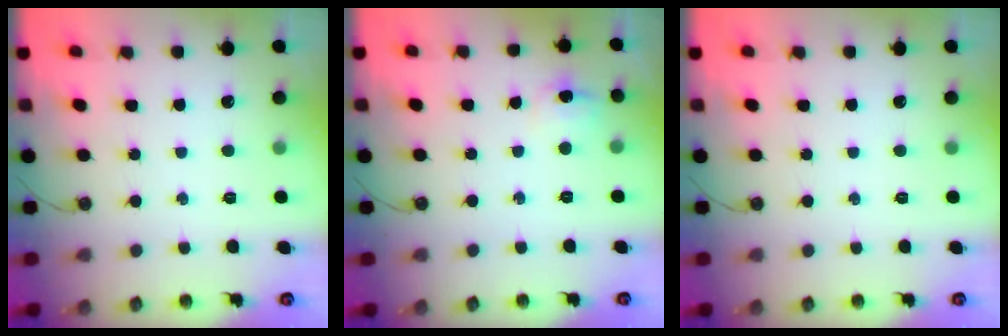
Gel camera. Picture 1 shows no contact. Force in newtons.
{"total": 6.1, "press": 6.1, "slide": 0.7}
{"total": 0.0}